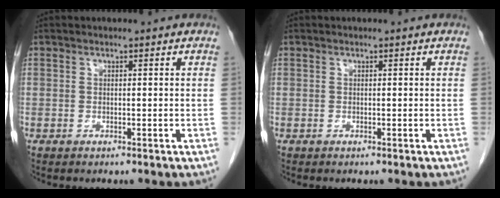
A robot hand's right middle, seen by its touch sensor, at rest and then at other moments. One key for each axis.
{"total": 0.0}